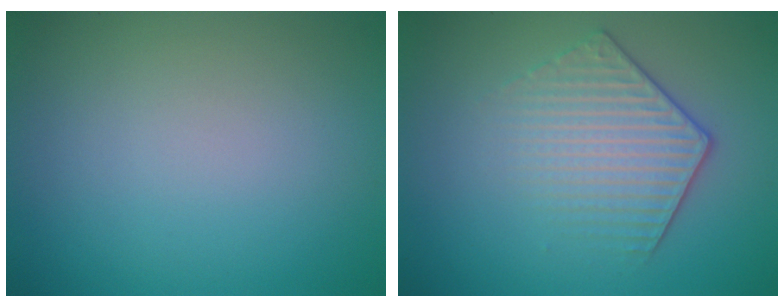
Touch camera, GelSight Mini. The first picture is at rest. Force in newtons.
{"total": 3.9, "press": 3.4, "slide": 1.8}